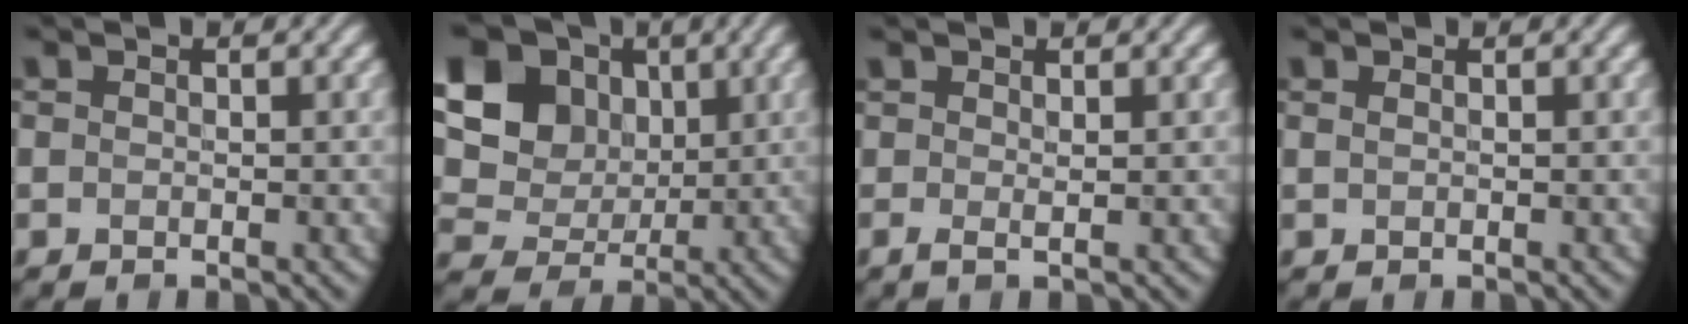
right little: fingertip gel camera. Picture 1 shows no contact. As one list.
[{"total": 13.0, "force": [4.5, 10.3, 6.6], "torque": [-0.152, 0.032, 0.084]}, {"total": 0.9, "force": [0.2, 0.1, 0.8], "torque": [-0.011, -0.002, 0.005]}, {"total": 0.9, "force": [0.4, 0.5, 0.6], "torque": [0.004, -0.004, -0.001]}]